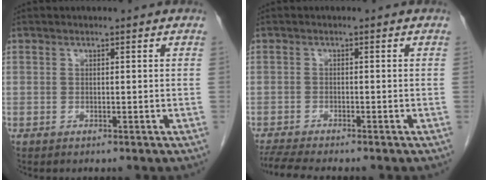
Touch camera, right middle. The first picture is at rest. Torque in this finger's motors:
{"motor_torque": [0.38, -0.31, 0.10, 0.02]}